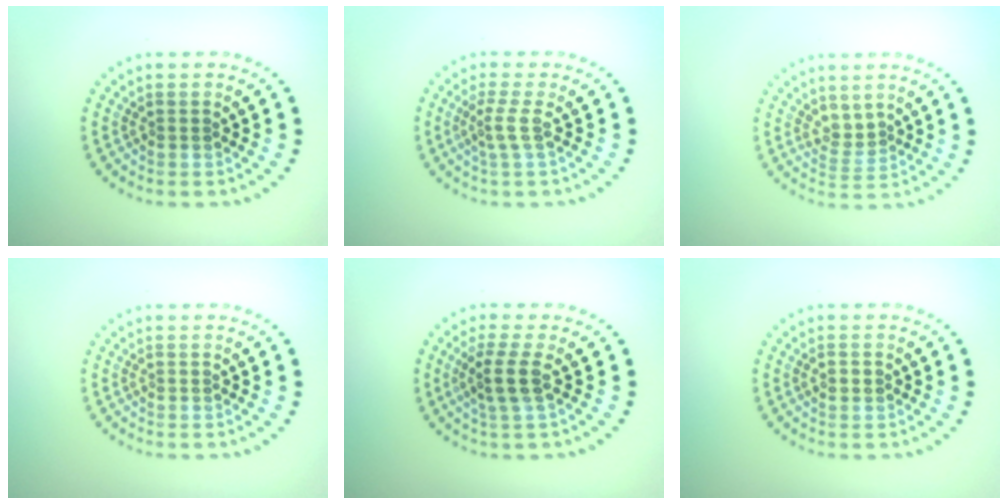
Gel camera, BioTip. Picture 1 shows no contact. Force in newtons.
{"total": 1.8, "press": 1.3, "slide": 1.3}
{"total": 1.7, "press": 1.1, "slide": 1.3}
{"total": 0.0}
{"total": 2.6, "press": 2.1, "slide": 1.6}
{"total": 1.2, "press": 1.2, "slide": 0.2}